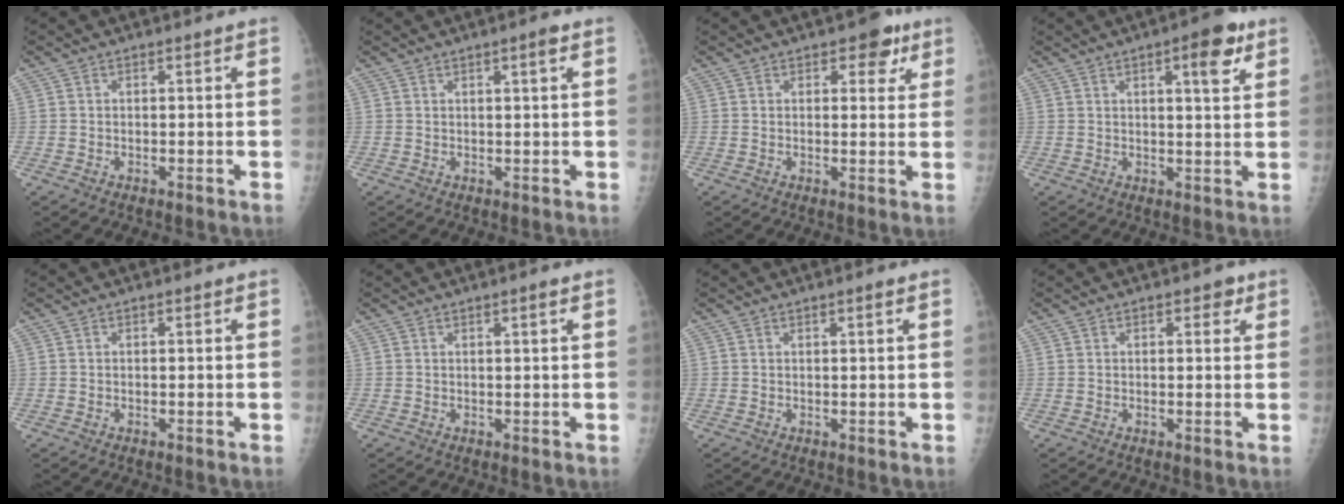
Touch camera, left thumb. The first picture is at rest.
{"total": 2.0, "force": [1.1, 0.1, 1.7], "torque": [-0.026, -0.004, 0.016]}
{"total": 4.8, "force": [2.6, 2.8, 3.0], "torque": [-0.005, -0.007, 0.026]}
{"total": 7.2, "force": [3.6, 2.1, 5.9], "torque": [-0.070, -0.013, 0.044]}
{"total": 0.0}
{"total": 1.6, "force": [0.8, 0.1, 1.4], "torque": [-0.022, -0.002, 0.013]}
{"total": 1.1, "force": [0.7, 0.1, 0.8], "torque": [-0.011, -0.002, 0.010]}
{"total": 2.3, "force": [1.2, 1.3, 1.4], "torque": [-0.001, -0.002, 0.013]}